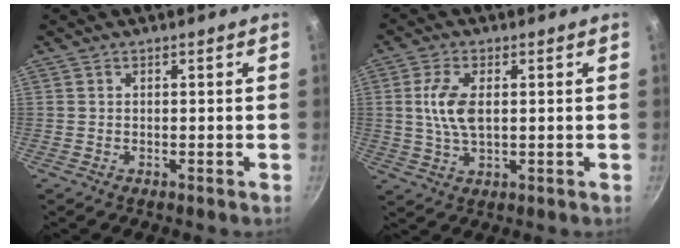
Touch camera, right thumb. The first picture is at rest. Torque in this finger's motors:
{"motor_torque": [0.46, 1.45, 1.27, 0.33, 0.36]}